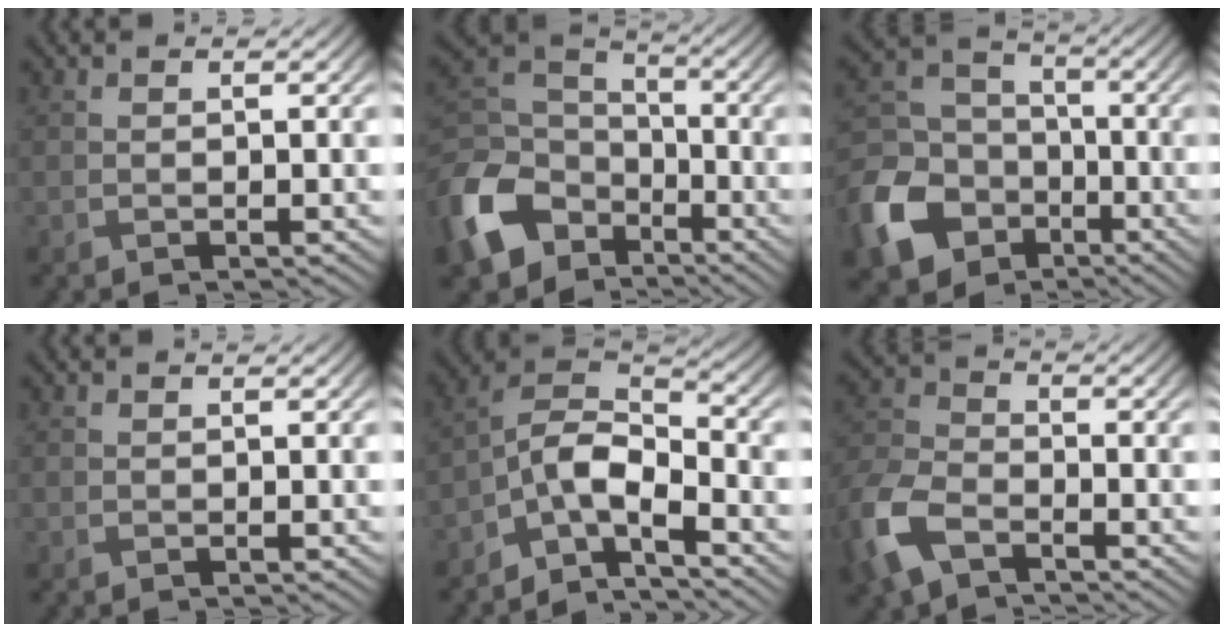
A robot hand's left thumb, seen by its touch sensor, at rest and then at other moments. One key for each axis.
{"total": 14.2, "fx": -6.8, "fy": 10.4, "fz": 6.8, "tx": -0.224, "ty": -0.032, "tz": -0.135}
{"total": 13.9, "fx": -6.1, "fy": 10.7, "fz": 6.4, "tx": -0.211, "ty": -0.038, "tz": -0.124}
{"total": 0.0}
{"total": 8.4, "fx": -5.5, "fy": 3.2, "fz": 5.5, "tx": -0.099, "ty": 0.008, "tz": -0.128}
{"total": 8.6, "fx": -4.7, "fy": 4.8, "fz": 5.3, "tx": -0.146, "ty": -0.017, "tz": -0.105}